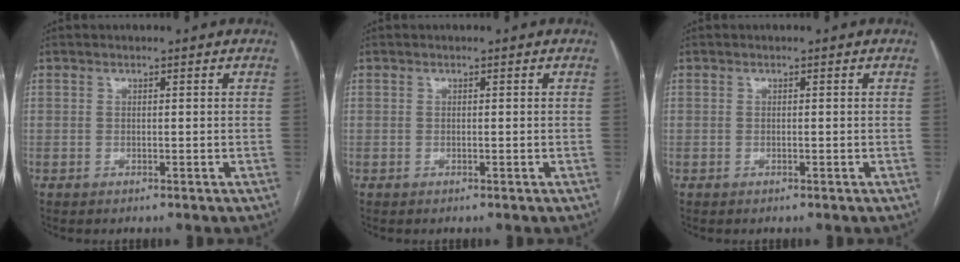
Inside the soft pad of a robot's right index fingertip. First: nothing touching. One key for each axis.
{"total": 0.0}
{"total": 0.0}